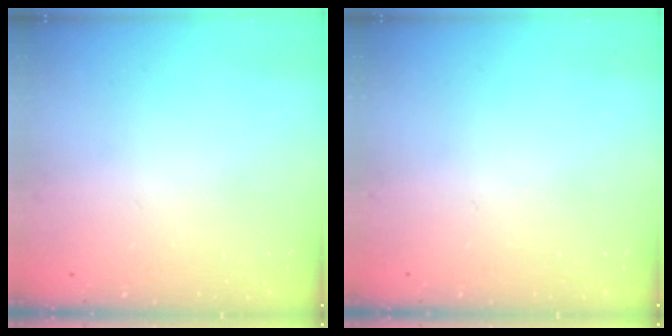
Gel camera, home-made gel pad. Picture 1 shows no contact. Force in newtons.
{"total": 0.0}